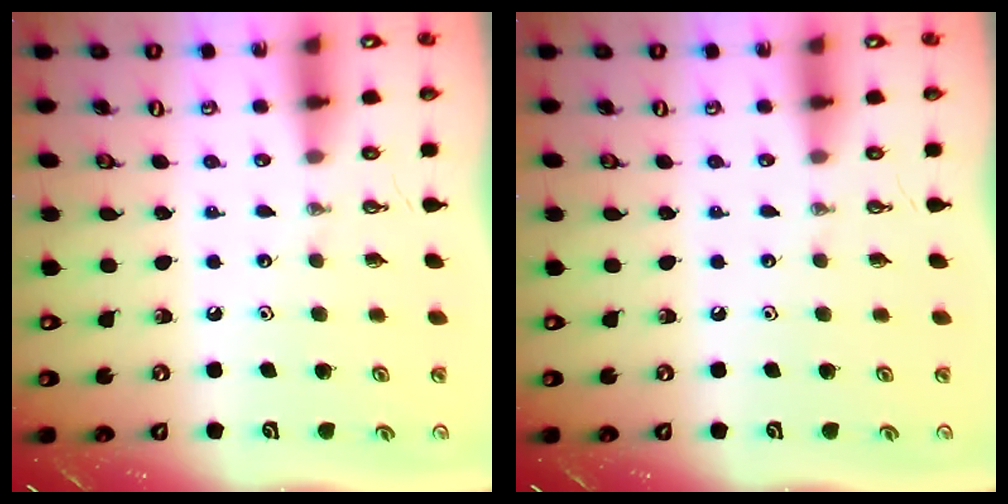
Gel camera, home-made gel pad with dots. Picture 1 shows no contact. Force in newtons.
{"total": 0.0}